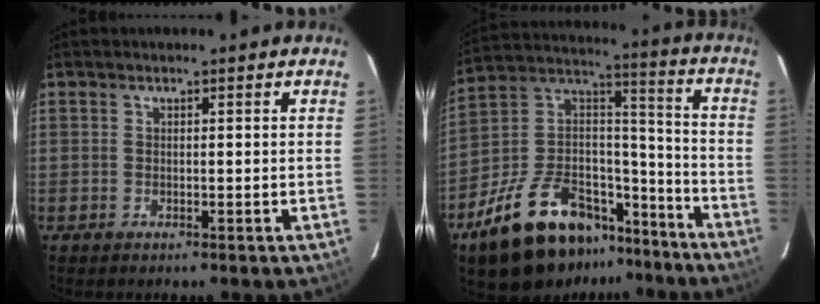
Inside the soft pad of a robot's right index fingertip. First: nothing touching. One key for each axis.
{"total": 24.5, "fx": -16.5, "fy": 12.7, "fz": 13.0, "tx": -0.257, "ty": 0.050, "tz": -0.244}